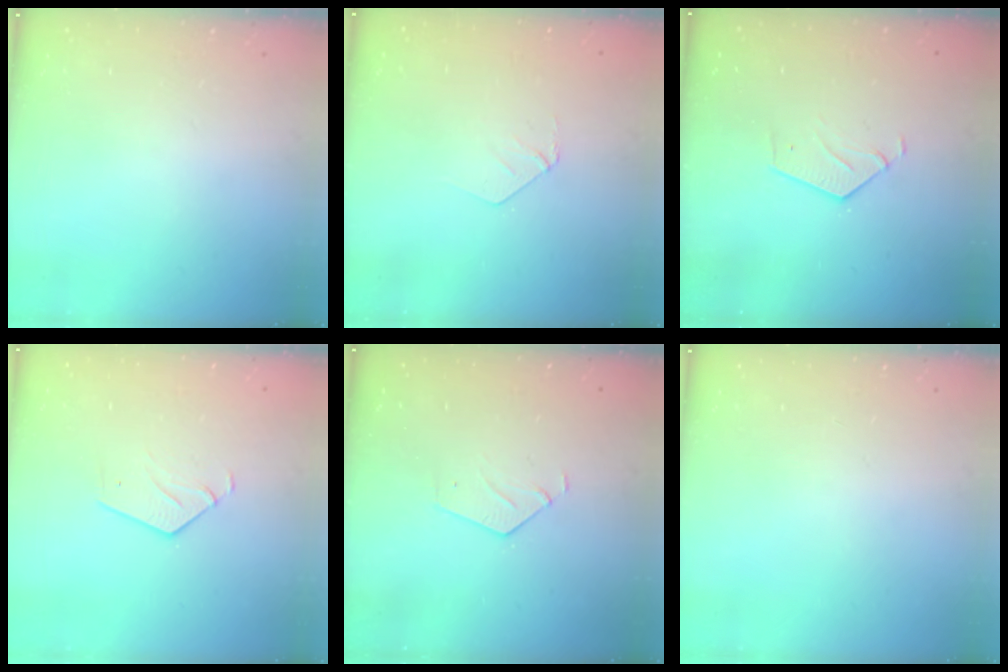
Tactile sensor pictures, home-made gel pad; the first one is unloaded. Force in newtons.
{"total": 3.8, "press": 3.8, "slide": 0.3}
{"total": 3.2, "press": 3.2, "slide": 0.2}
{"total": 2.9, "press": 2.9, "slide": 0.2}
{"total": 3.6, "press": 3.6, "slide": 0.3}
{"total": 0.0}